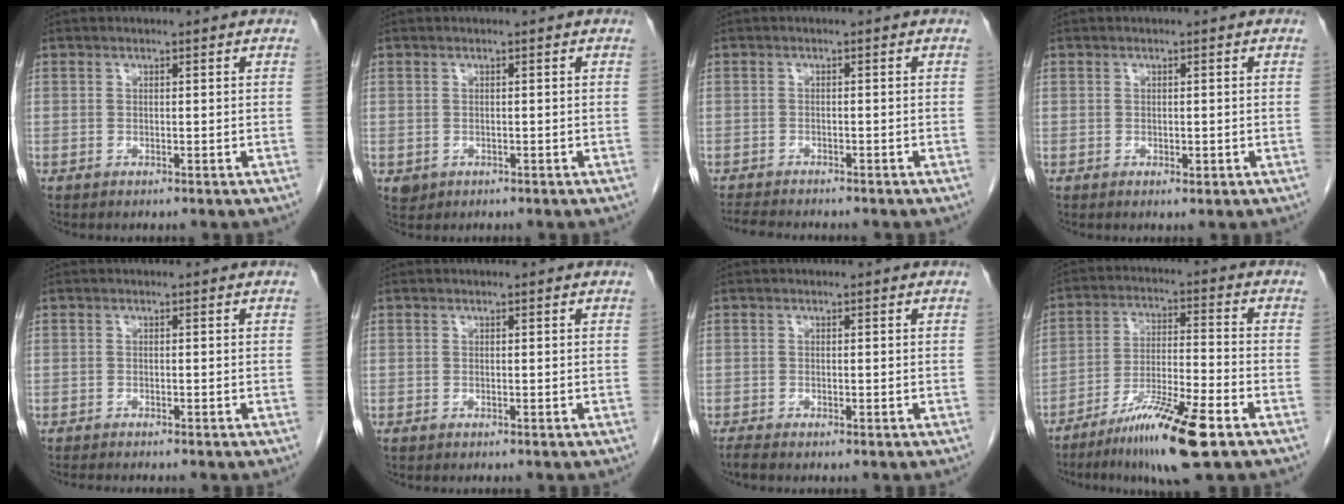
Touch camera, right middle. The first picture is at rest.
{"total": 1.3, "force": [-0.4, 1.2, 0.5], "torque": [-0.010, 0.002, 0.002]}
{"total": 6.3, "force": [-5.7, 1.0, 2.5], "torque": [-0.040, -0.012, -0.087]}
{"total": 0.9, "force": [-0.2, 0.6, 0.6], "torque": [-0.009, -0.001, 0.000]}
{"total": 3.3, "force": [-2.9, 0.2, 1.6], "torque": [-0.023, -0.007, -0.040]}
{"total": 0.0}
{"total": 1.1, "force": [-0.8, 0.1, 0.7], "torque": [-0.024, -0.006, -0.015]}
{"total": 12.6, "force": [-7.9, 0.5, 9.8], "torque": [-0.183, -0.029, -0.136]}